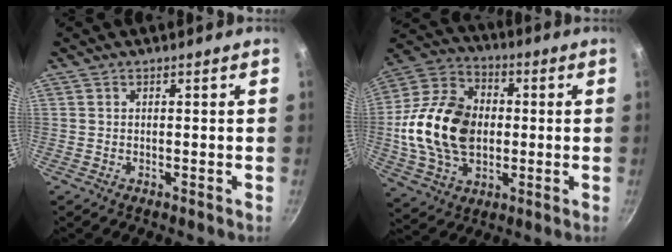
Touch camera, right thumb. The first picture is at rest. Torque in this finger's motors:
{"motor_torque": [0.88, 1.65, 1.56, -0.39, 0.20]}